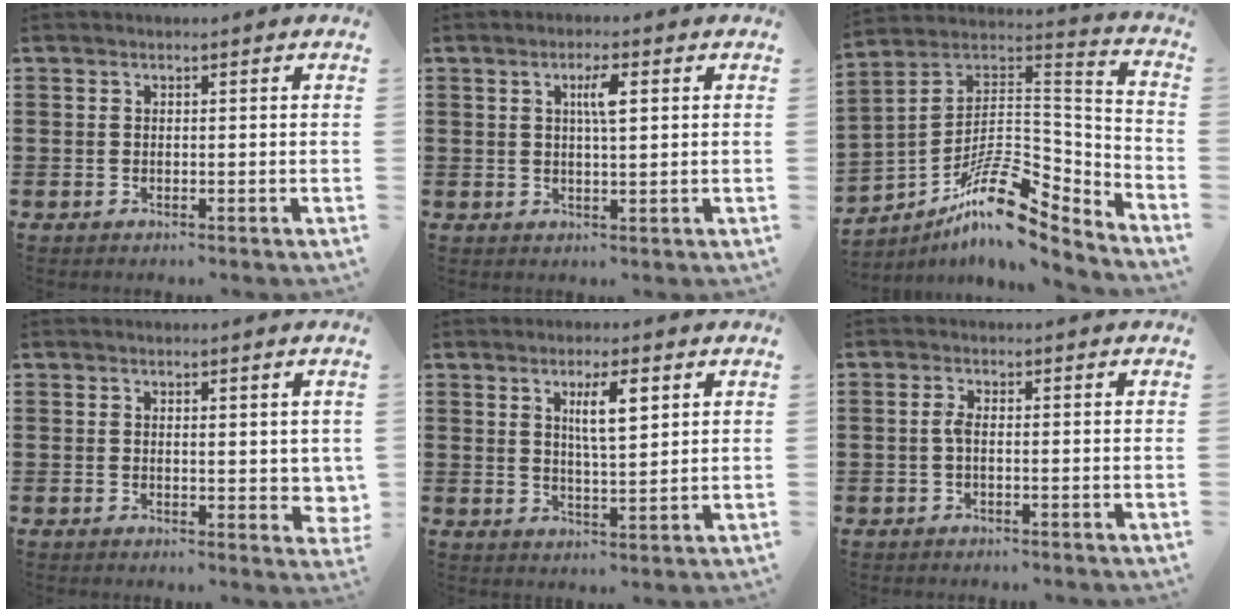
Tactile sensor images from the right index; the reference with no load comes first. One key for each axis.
{"total": 3.7, "fx": 1.0, "fy": 0.8, "fz": 3.5, "tx": -0.063, "ty": 0.005, "tz": 0.011}
{"total": 12.9, "fx": -8.2, "fy": 5.3, "fz": 8.4, "tx": -0.145, "ty": 0.014, "tz": -0.154}
{"total": 2.3, "fx": 0.8, "fy": 0.9, "fz": 1.9, "tx": -0.022, "ty": -0.001, "tz": 0.012}
{"total": 5.5, "fx": 2.2, "fy": 1.2, "fz": 4.9, "tx": -0.086, "ty": 0.000, "tz": 0.031}
{"total": 1.9, "fx": -0.4, "fy": 0.5, "fz": 1.8, "tx": -0.049, "ty": -0.003, "tz": -0.013}